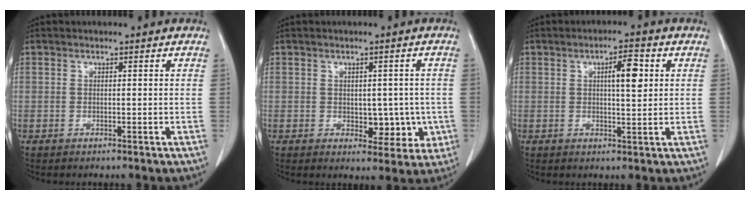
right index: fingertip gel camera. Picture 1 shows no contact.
{"total": 5.3, "force": [-0.5, 3.5, 3.9], "torque": [-0.033, 0.005, 0.006]}
{"total": 4.9, "force": [1.4, 1.0, 4.6], "torque": [-0.076, 0.005, 0.022]}